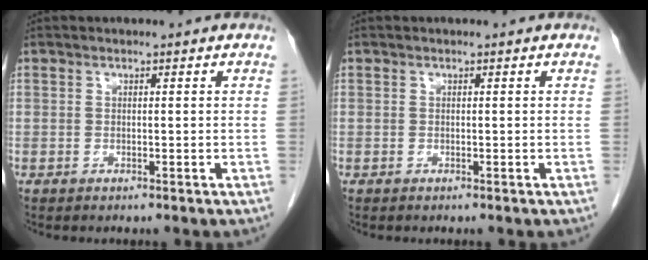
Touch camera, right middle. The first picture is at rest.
{"total": 0.0}